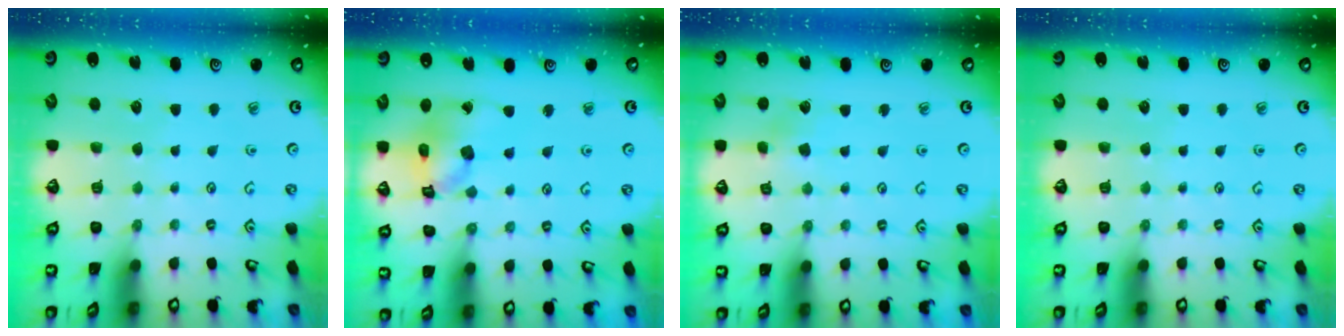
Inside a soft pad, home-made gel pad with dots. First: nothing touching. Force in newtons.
{"total": 13.4, "press": 13.3, "slide": 1.8}
{"total": 2.9, "press": 2.9, "slide": 0.4}
{"total": 0.0}